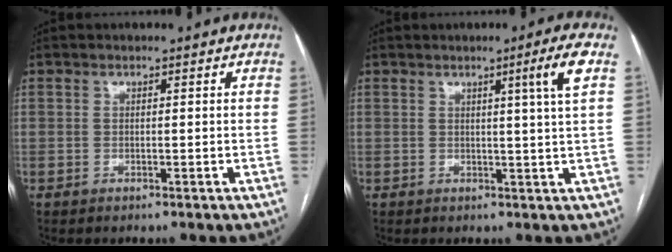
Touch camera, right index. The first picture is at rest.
{"total": 4.7, "force": [1.7, -1.4, 4.2], "torque": [-0.063, -0.009, 0.027]}